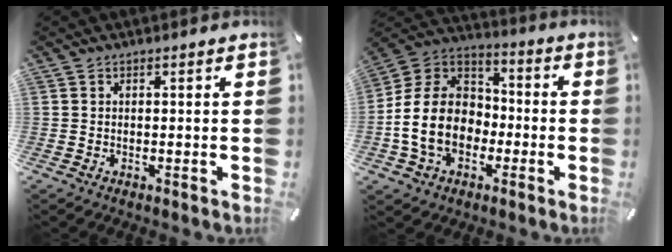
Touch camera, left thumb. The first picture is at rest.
{"total": 15.2, "force": [-4.2, 12.0, 8.3], "torque": [-0.192, 0.025, -0.077]}